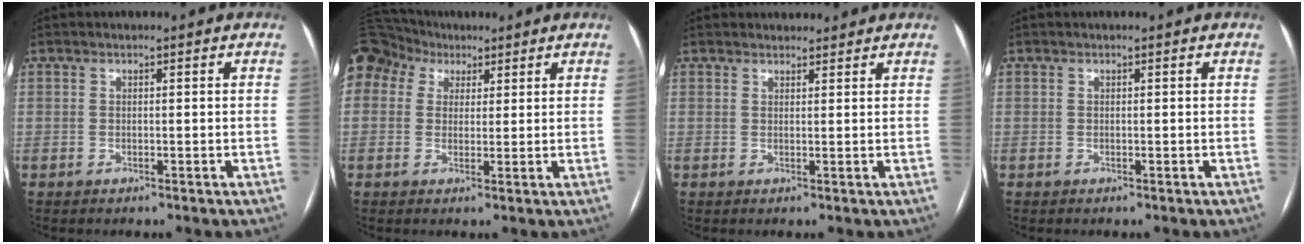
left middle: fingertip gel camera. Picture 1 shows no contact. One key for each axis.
{"total": 15.1, "fx": 7.7, "fy": 11.6, "fz": 5.7, "tx": -0.178, "ty": 0.084, "tz": 0.148}
{"total": 3.4, "fx": 3.2, "fy": 1.1, "fz": 0.3, "tx": -0.002, "ty": 0.020, "tz": 0.044}
{"total": 0.0}